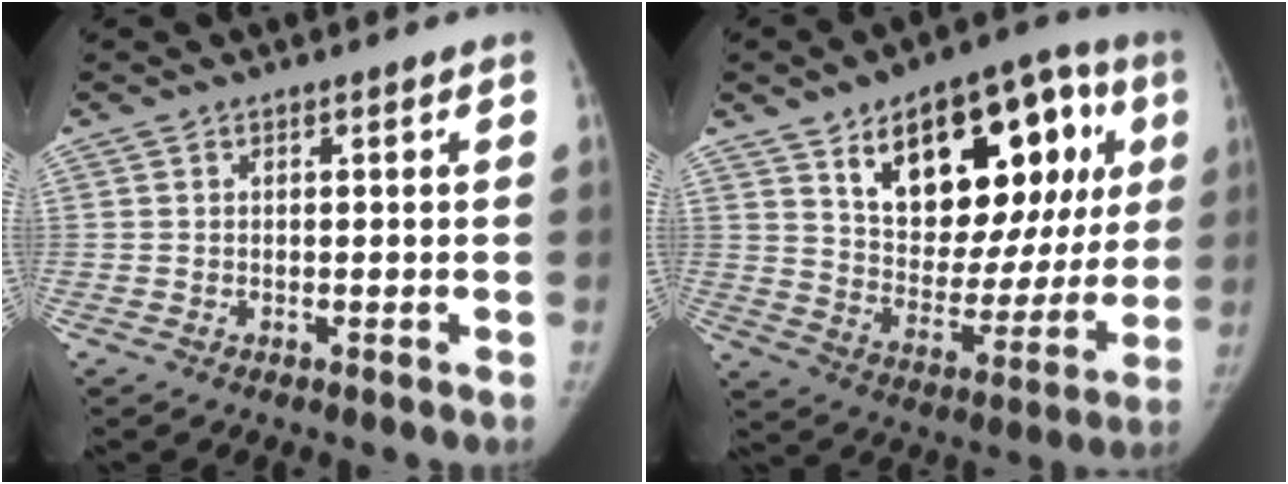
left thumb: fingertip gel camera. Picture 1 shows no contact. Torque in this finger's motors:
{"motor_torque": [2.29, 2.34, 1.54, -1.23, 0.08]}